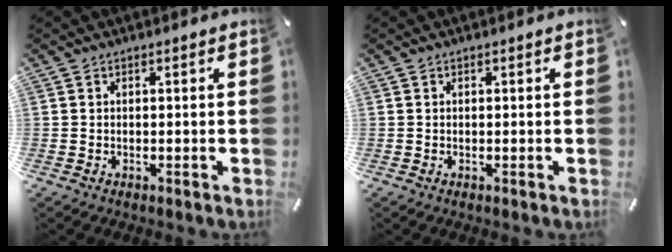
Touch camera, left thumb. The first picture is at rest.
{"total": 0.0}